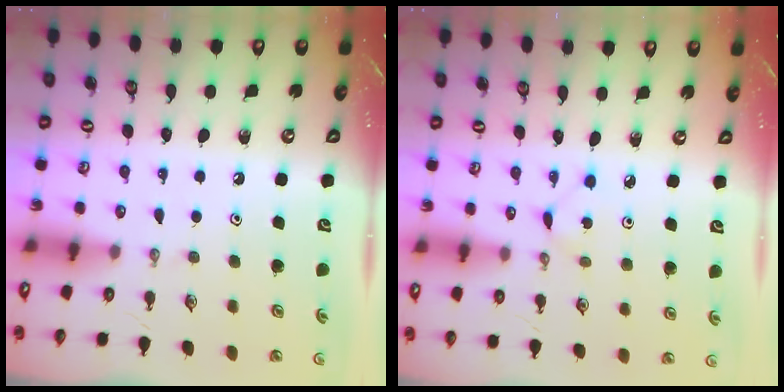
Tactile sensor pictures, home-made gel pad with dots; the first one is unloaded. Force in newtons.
{"total": 1.5, "press": 1.4, "slide": 0.2}